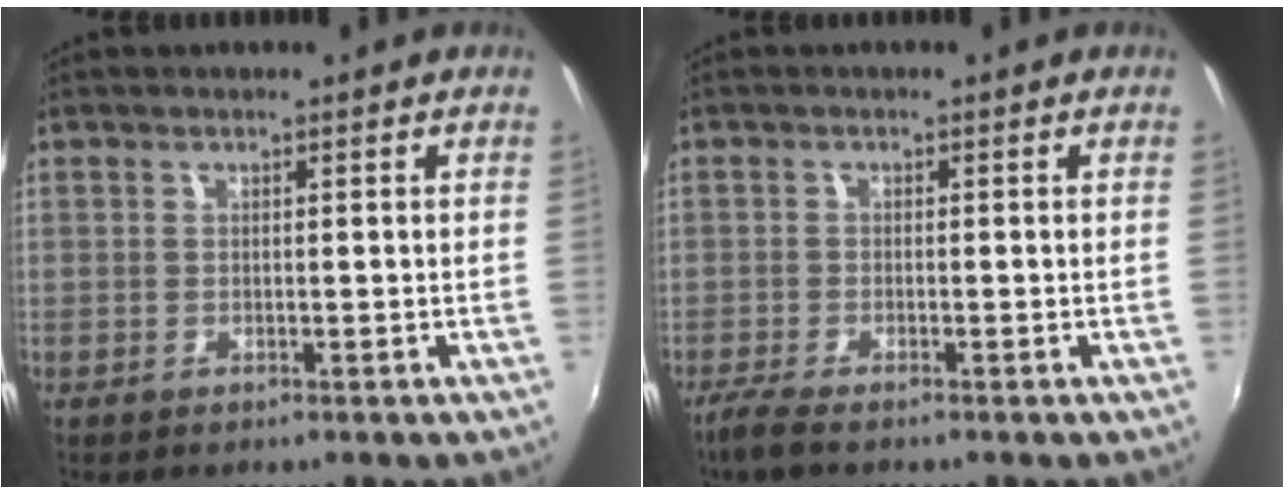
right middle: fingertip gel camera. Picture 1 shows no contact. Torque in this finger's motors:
{"motor_torque": [0.36, -0.30, 0.00, 0.03]}